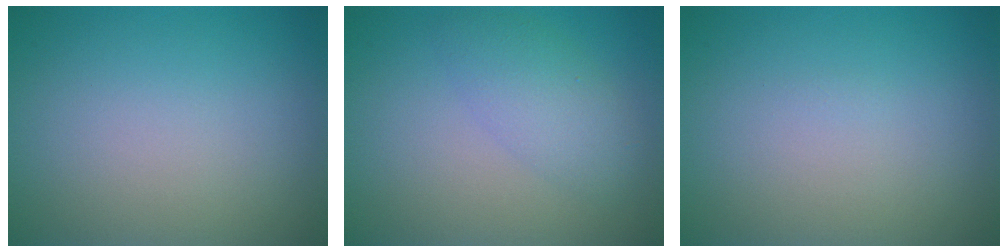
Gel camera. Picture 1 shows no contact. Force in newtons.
{"total": 1.9, "press": 1.9, "slide": 0.2}
{"total": 0.0}